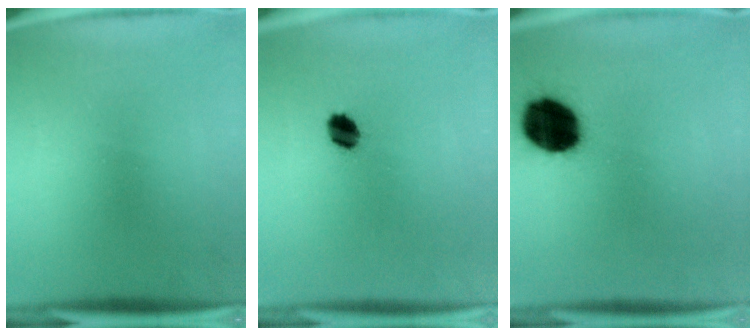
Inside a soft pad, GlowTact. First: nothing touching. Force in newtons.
{"total": 4.5}
{"total": 16.8}